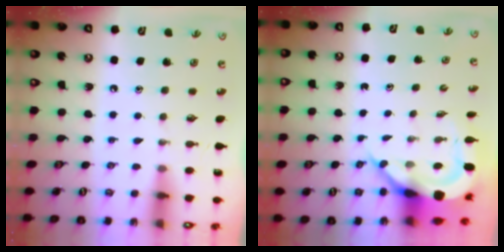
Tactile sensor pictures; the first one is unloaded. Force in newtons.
{"total": 8.3, "press": 8.2, "slide": 1.0}